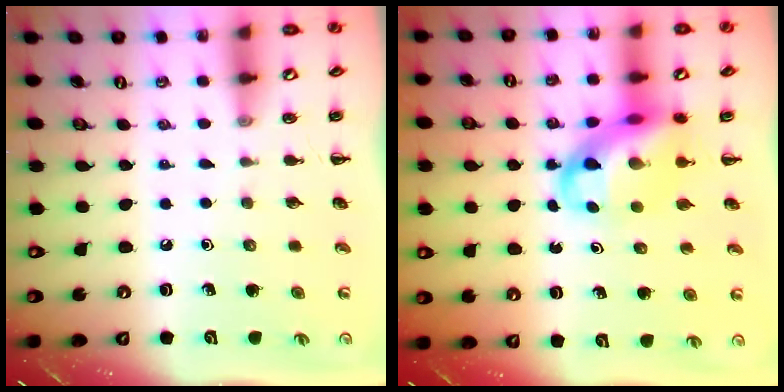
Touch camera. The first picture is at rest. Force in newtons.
{"total": 11.7, "press": 11.3, "slide": 2.7}